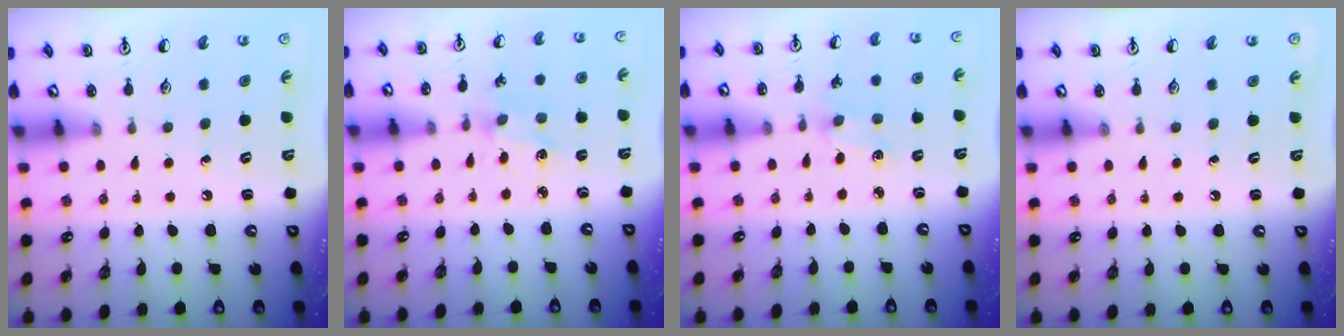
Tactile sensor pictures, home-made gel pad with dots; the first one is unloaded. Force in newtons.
{"total": 1.6, "press": 1.5, "slide": 0.4}
{"total": 1.9, "press": 1.9, "slide": 0.2}
{"total": 0.0}